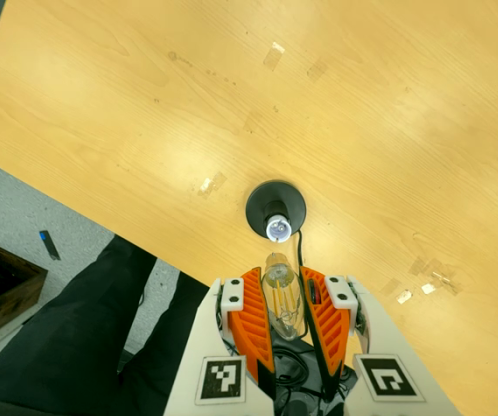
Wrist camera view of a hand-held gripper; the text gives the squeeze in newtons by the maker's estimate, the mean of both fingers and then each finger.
{"total": 14.6, "left": 16.7, "right": 12.5}